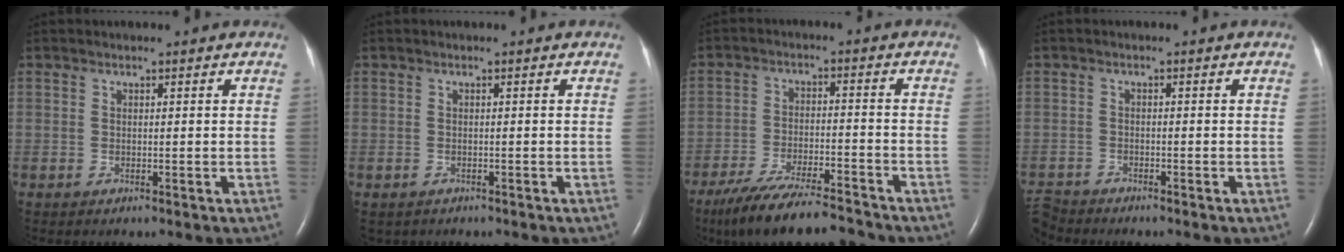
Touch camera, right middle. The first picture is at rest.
{"total": 1.5, "force": [-1.1, 1.0, 0.2], "torque": [-0.011, 0.001, -0.011]}
{"total": 13.4, "force": [-11.8, 1.7, 6.1], "torque": [-0.106, -0.012, -0.195]}
{"total": 3.6, "force": [-3.5, 0.6, -0.2], "torque": [0.000, -0.016, -0.068]}